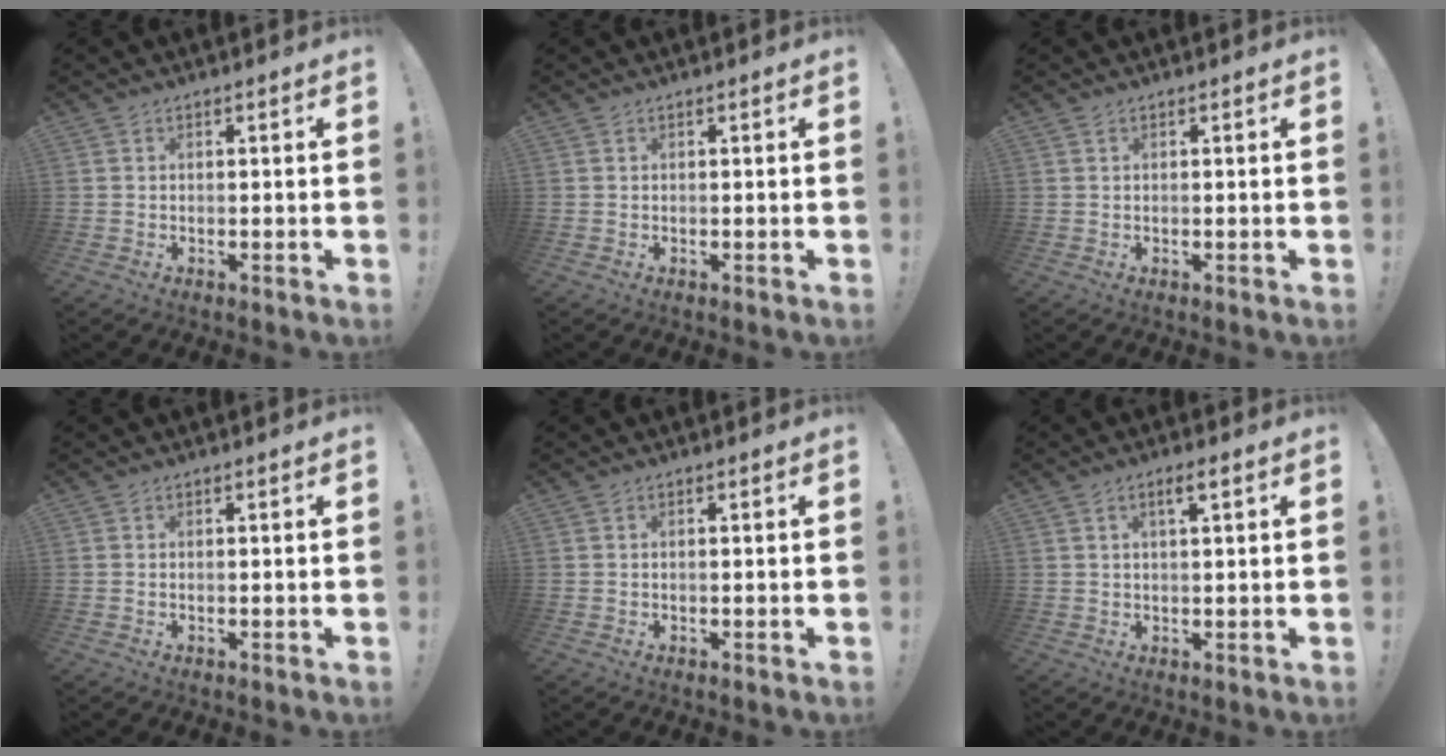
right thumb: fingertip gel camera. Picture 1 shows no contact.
{"total": 0.0}
{"total": 0.0}
{"total": 0.0}
{"total": 0.0}
{"total": 3.3, "force": [1.4, 0.6, 2.9], "torque": [-0.048, -0.002, 0.020]}